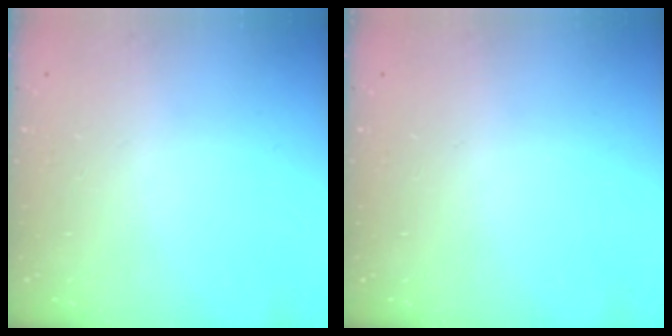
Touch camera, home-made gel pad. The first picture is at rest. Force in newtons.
{"total": 0.0}